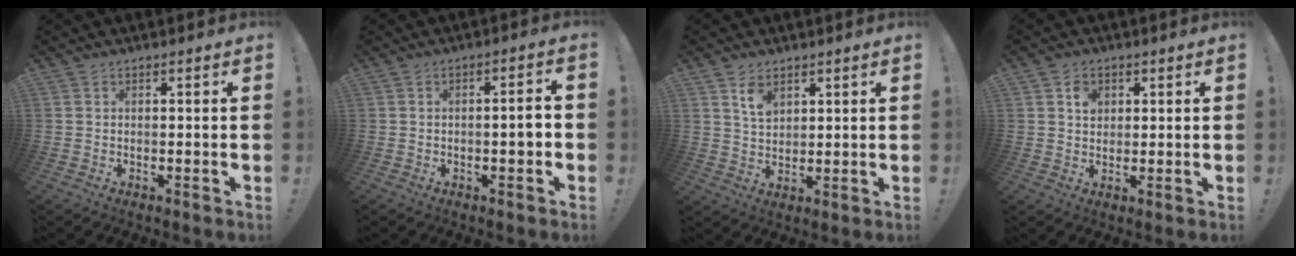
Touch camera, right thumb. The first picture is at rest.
{"total": 5.5, "force": [-1.3, 1.1, 5.3], "torque": [-0.072, 0.002, -0.025]}
{"total": 5.7, "force": [3.6, 3.6, 2.7], "torque": [-0.038, -0.019, 0.064]}
{"total": 3.9, "force": [1.3, 3.2, 1.7], "torque": [-0.013, -0.004, 0.020]}